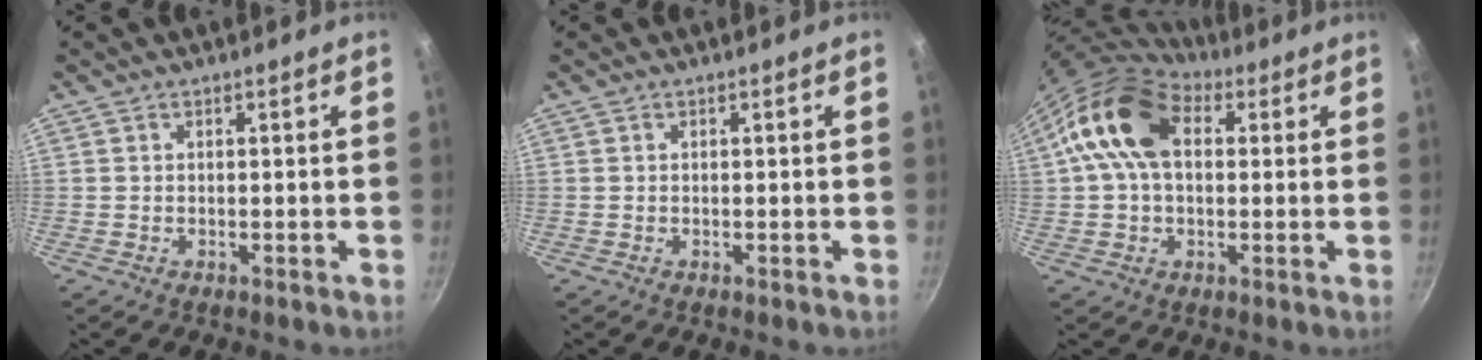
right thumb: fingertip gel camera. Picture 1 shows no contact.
{"total": 0.0}
{"total": 14.2, "force": [3.0, 9.7, 9.9], "torque": [-0.162, 0.019, 0.035]}